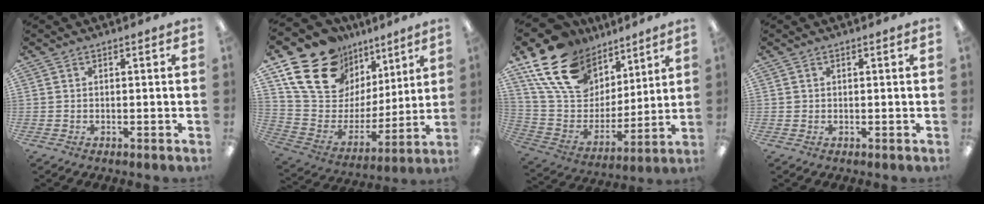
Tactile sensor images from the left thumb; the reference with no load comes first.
{"total": 20.5, "force": [12.5, 13.8, 8.4], "torque": [-0.156, -0.068, 0.240]}
{"total": 20.8, "force": [12.7, 13.4, 9.5], "torque": [-0.192, -0.058, 0.243]}
{"total": 0.7, "force": [0.4, 0.6, 0.0], "torque": [-0.001, 0.004, 0.006]}